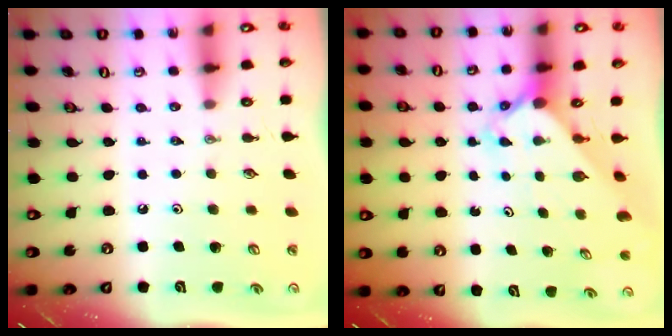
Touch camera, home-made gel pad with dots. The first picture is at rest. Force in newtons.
{"total": 2.6, "press": 2.6, "slide": 0.2}